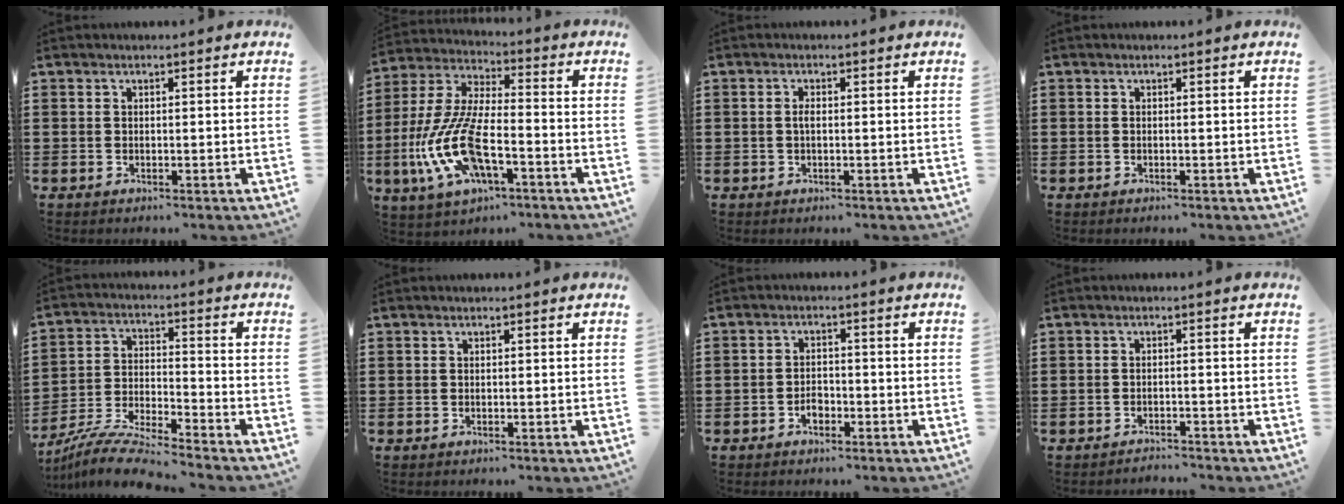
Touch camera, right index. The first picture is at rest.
{"total": 13.0, "force": [-4.9, 5.0, 10.9], "torque": [-0.261, -0.012, -0.096]}
{"total": 1.2, "force": [-0.1, 0.4, 1.1], "torque": [-0.022, -0.001, -0.002]}
{"total": 0.0}
{"total": 8.1, "force": [-7.8, -0.1, 2.3], "torque": [-0.060, -0.001, -0.156]}
{"total": 0.0}
{"total": 2.2, "force": [-1.2, 1.4, 1.2], "torque": [-0.026, 0.002, -0.024]}
{"total": 1.6, "force": [-1.6, 0.1, -0.1], "torque": [-0.004, 0.002, -0.036]}